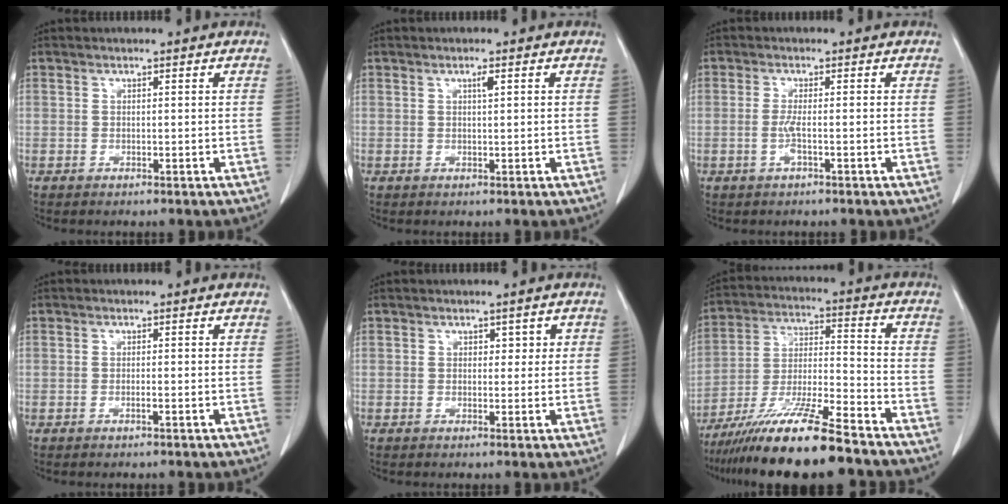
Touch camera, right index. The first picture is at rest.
{"total": 1.0, "force": [0.5, 0.1, 0.9], "torque": [-0.018, 0.001, 0.008]}
{"total": 2.1, "force": [-0.6, -0.1, 2.0], "torque": [-0.045, -0.003, -0.014]}
{"total": 0.7, "force": [-0.3, -0.1, 0.6], "torque": [-0.010, 0.001, -0.007]}
{"total": 1.8, "force": [0.7, 1.3, 1.1], "torque": [-0.003, 0.001, 0.006]}
{"total": 16.3, "force": [-12.6, 0.6, 10.3], "torque": [-0.205, -0.027, -0.225]}